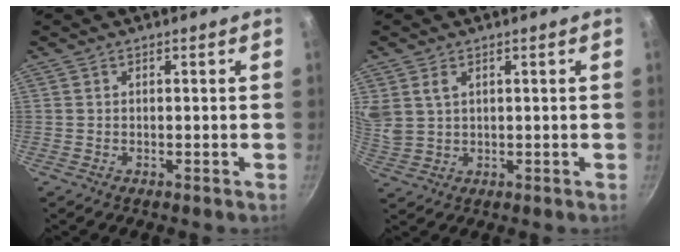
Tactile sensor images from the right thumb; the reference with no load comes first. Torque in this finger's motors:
{"motor_torque": [0.44, 1.36, 0.73, 0.49, 0.07]}